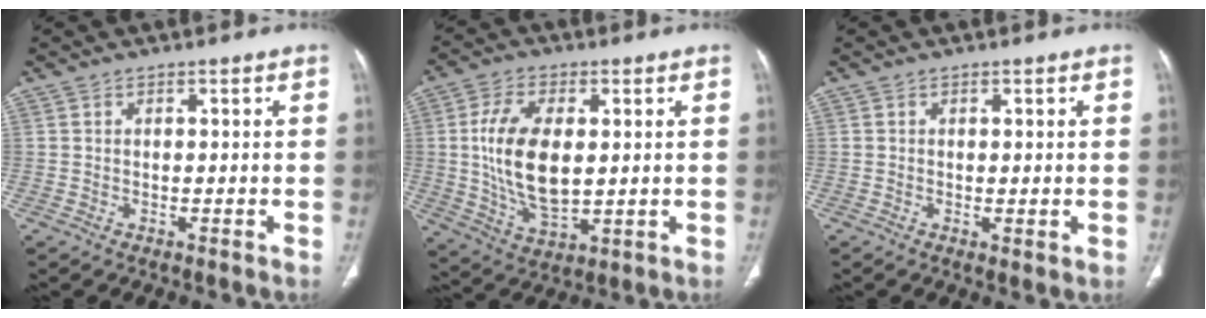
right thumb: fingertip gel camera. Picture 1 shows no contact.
{"total": 13.9, "force": [1.2, 7.4, 11.7], "torque": [-0.218, -0.014, 0.029]}
{"total": 1.3, "force": [-0.2, 0.4, 1.2], "torque": [-0.021, -0.008, -0.002]}